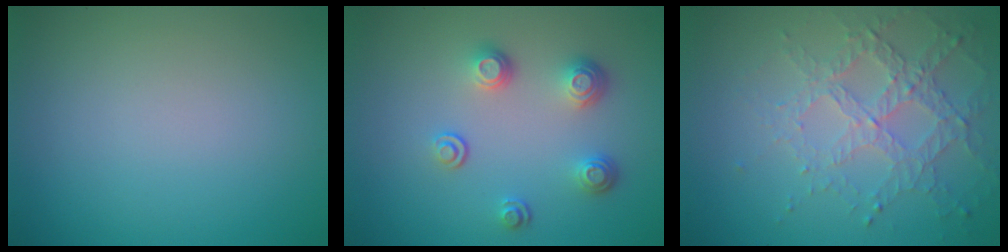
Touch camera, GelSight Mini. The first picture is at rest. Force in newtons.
{"total": 3.1, "press": 2.5, "slide": 1.9}
{"total": 4.6, "press": 3.3, "slide": 3.2}